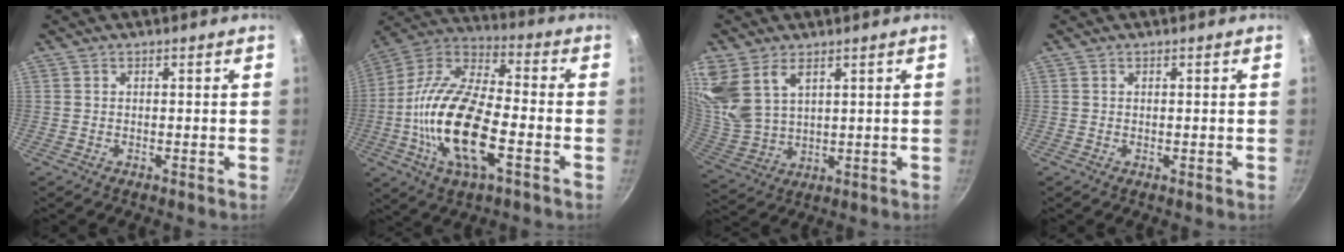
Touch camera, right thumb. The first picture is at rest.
{"total": 21.6, "force": [-5.2, 9.1, 19.0], "torque": [-0.377, 0.023, -0.093]}
{"total": 14.4, "force": [6.6, 8.6, 9.4], "torque": [-0.226, -0.013, 0.147]}
{"total": 0.0}